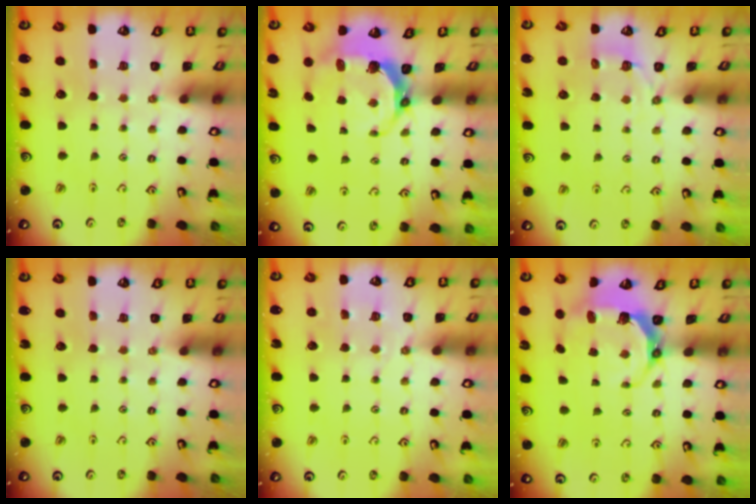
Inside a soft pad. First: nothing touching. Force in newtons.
{"total": 8.0, "press": 6.6, "slide": 4.5}
{"total": 2.9, "press": 2.0, "slide": 2.1}
{"total": 0.0}
{"total": 5.2, "press": 5.2, "slide": 0.7}
{"total": 6.7, "press": 5.0, "slide": 4.4}